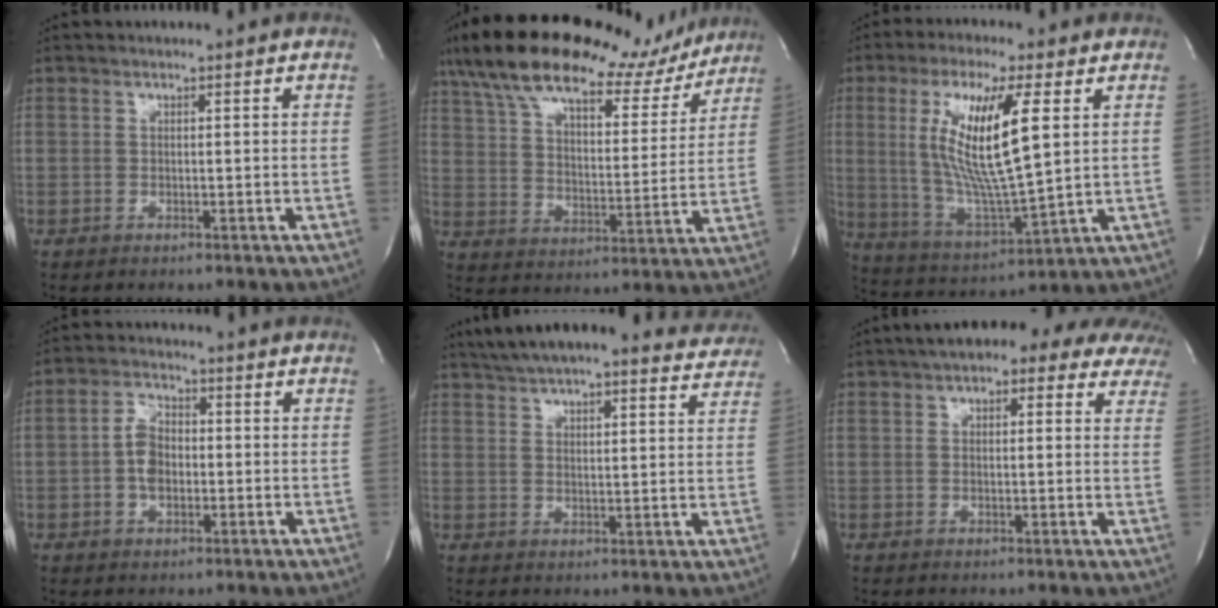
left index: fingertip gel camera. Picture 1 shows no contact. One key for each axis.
{"total": 24.2, "fx": 19.5, "fy": 7.7, "fz": 12.0, "tx": -0.206, "ty": 0.036, "tz": 0.287}
{"total": 15.5, "fx": 3.6, "fy": 1.9, "fz": 15.0, "tx": -0.306, "ty": -0.012, "tz": 0.068}
{"total": 5.0, "fx": -0.6, "fy": 3.1, "fz": 3.9, "tx": -0.081, "ty": 0.010, "tz": -0.014}
{"total": 21.1, "fx": 19.0, "fy": 3.9, "fz": 8.2, "tx": -0.135, "ty": 0.002, "tz": 0.239}
{"total": 16.8, "fx": 13.2, "fy": 5.4, "fz": 8.9, "tx": -0.108, "ty": 0.039, "tz": 0.147}